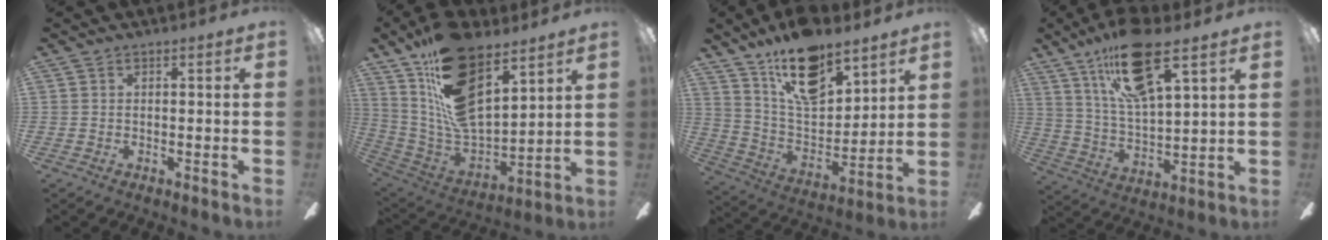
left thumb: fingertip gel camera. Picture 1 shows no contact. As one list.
[{"total": 21.2, "force": [12.0, 10.4, 14.1], "torque": [-0.256, -0.064, 0.215]}, {"total": 18.2, "force": [13.0, 8.2, 9.8], "torque": [-0.171, -0.069, 0.229]}, {"total": 19.1, "force": [11.7, 6.2, 13.7], "torque": [-0.243, -0.037, 0.196]}]